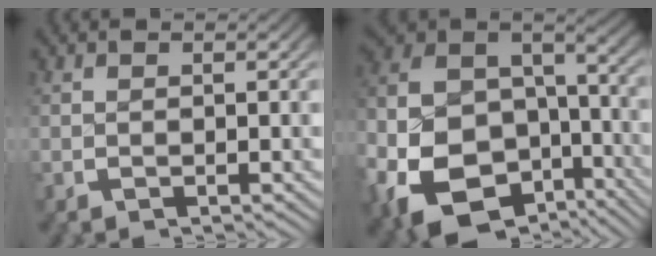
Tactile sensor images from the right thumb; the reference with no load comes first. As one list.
[{"total": 18.5, "force": [-4.4, 14.1, 11.2], "torque": [-0.267, -0.070, -0.045]}]